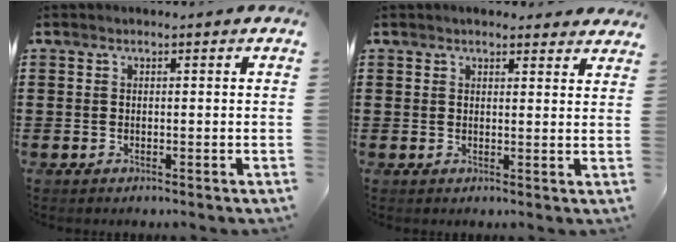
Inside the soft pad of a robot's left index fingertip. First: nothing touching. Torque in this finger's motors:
{"motor_torque": [2.14, 0.00, 0.40, 0.08]}